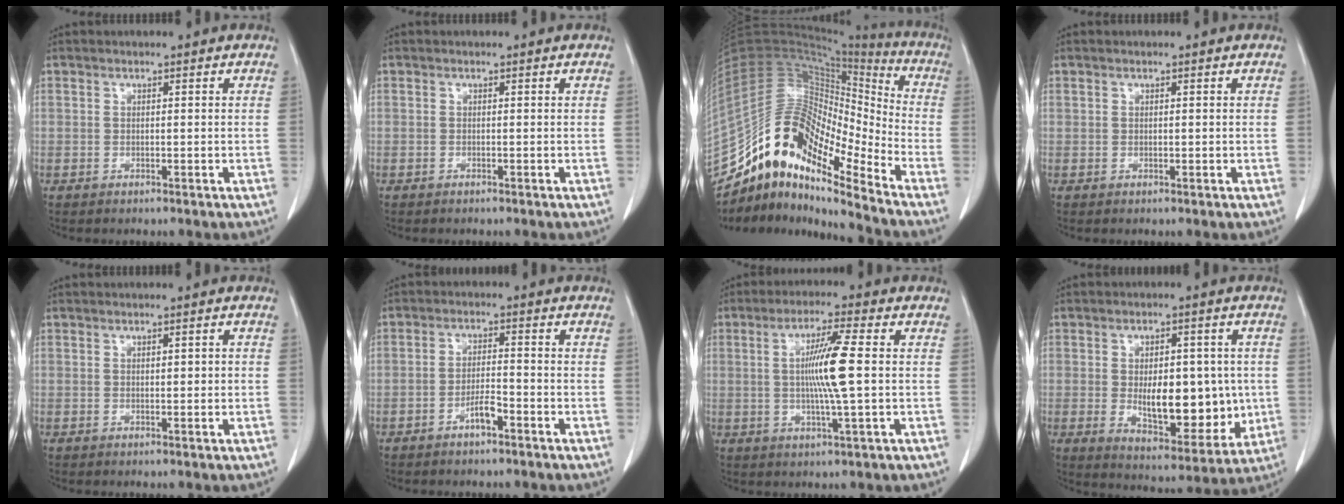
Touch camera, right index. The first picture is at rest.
{"total": 0.0}
{"total": 16.5, "force": [-13.0, 3.7, 9.4], "torque": [-0.159, 0.069, -0.236]}
{"total": 0.0}
{"total": 1.2, "force": [0.1, 0.3, 1.2], "torque": [-0.019, 0.001, 0.002]}
{"total": 3.3, "force": [-2.0, 0.6, 2.5], "torque": [-0.046, 0.006, -0.035]}
{"total": 8.8, "force": [0.4, -0.5, 8.8], "torque": [-0.161, -0.004, 0.004]}
{"total": 13.3, "force": [-0.7, 6.3, 11.6], "torque": [-0.164, -0.002, 0.008]}